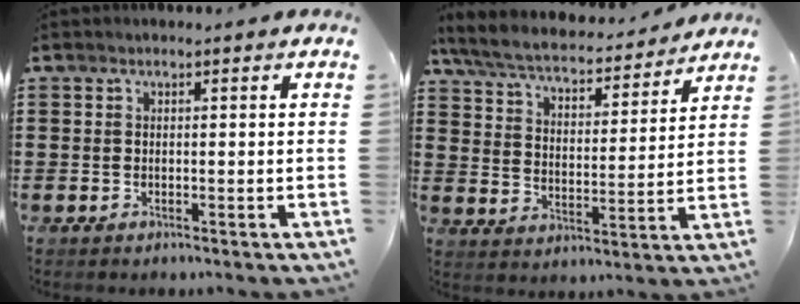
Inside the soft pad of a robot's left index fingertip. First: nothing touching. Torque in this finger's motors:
{"motor_torque": [0.66, -0.66, 0.46, 0.21]}